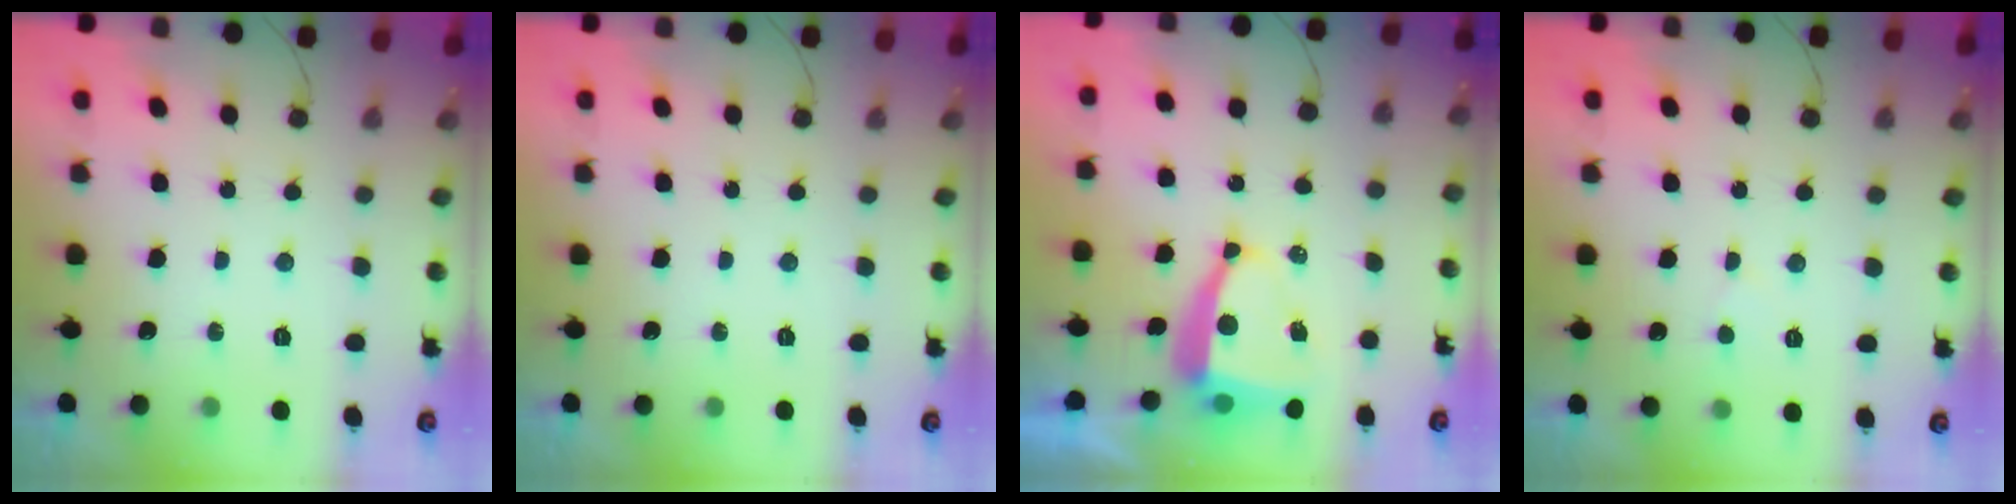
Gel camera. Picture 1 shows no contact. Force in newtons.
{"total": 0.0}
{"total": 8.2, "press": 8.1, "slide": 1.1}
{"total": 2.2, "press": 2.2, "slide": 0.2}